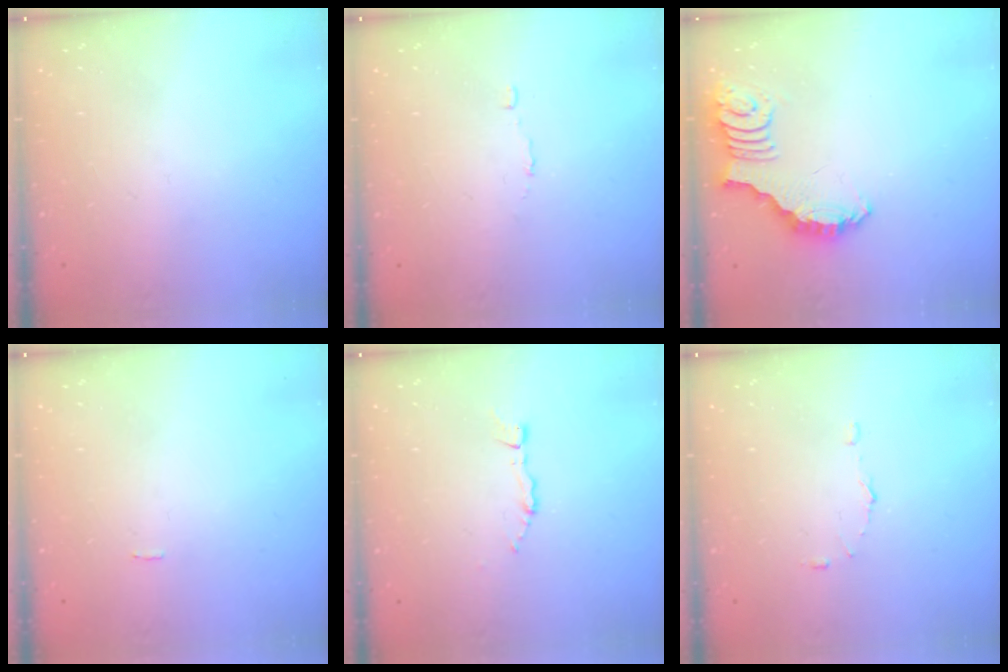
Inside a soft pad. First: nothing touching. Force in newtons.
{"total": 1.9, "press": 1.9, "slide": 0.1}
{"total": 2.6, "press": 2.6, "slide": 0.5}
{"total": 0.0}
{"total": 2.2, "press": 2.2, "slide": 0.3}
{"total": 4.6, "press": 4.5, "slide": 0.4}